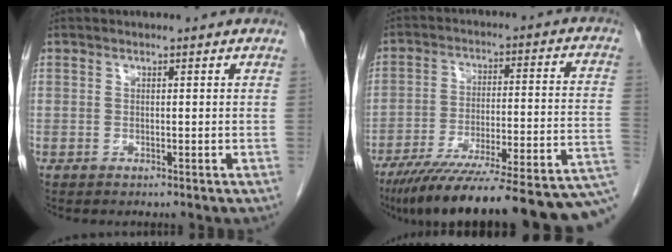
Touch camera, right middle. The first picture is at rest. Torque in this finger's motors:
{"motor_torque": [1.07, -1.07, 0.47, 0.18]}